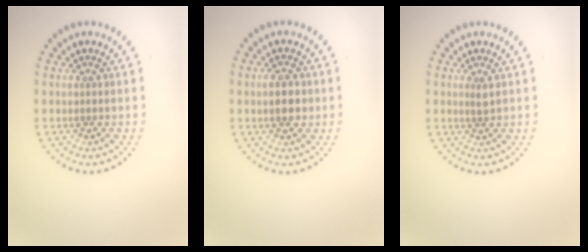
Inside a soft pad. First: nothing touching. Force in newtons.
{"total": 2.3, "press": 2.3, "slide": 0.2}
{"total": 0.9, "press": 0.7, "slide": 0.6}